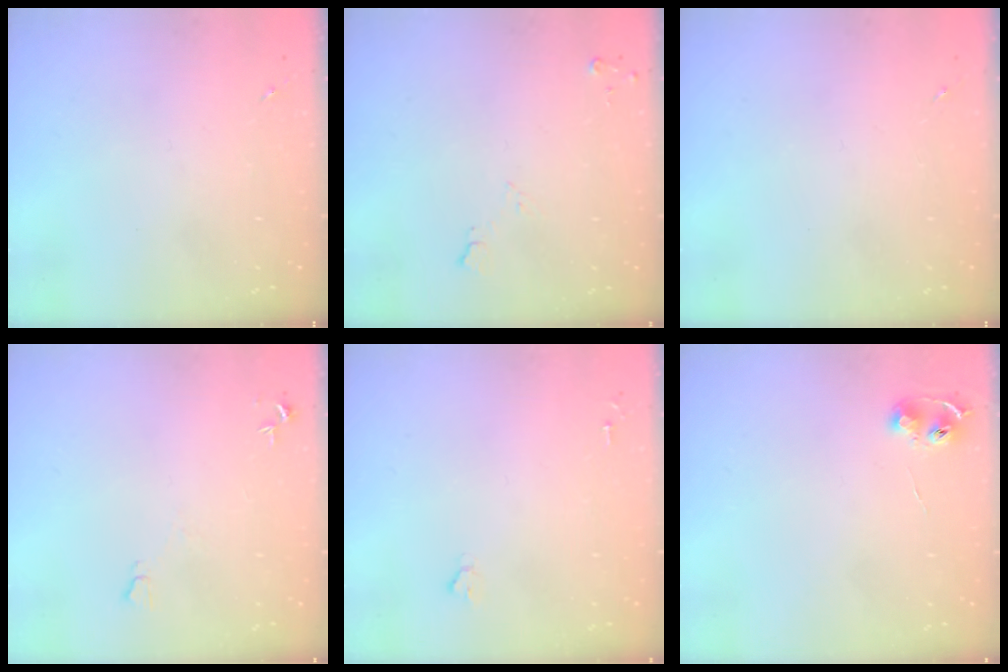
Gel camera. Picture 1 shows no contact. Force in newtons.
{"total": 5.7, "press": 5.6, "slide": 0.7}
{"total": 0.0}
{"total": 4.9, "press": 4.9, "slide": 0.6}
{"total": 1.6, "press": 1.6, "slide": 0.2}
{"total": 6.4, "press": 6.4, "slide": 0.7}